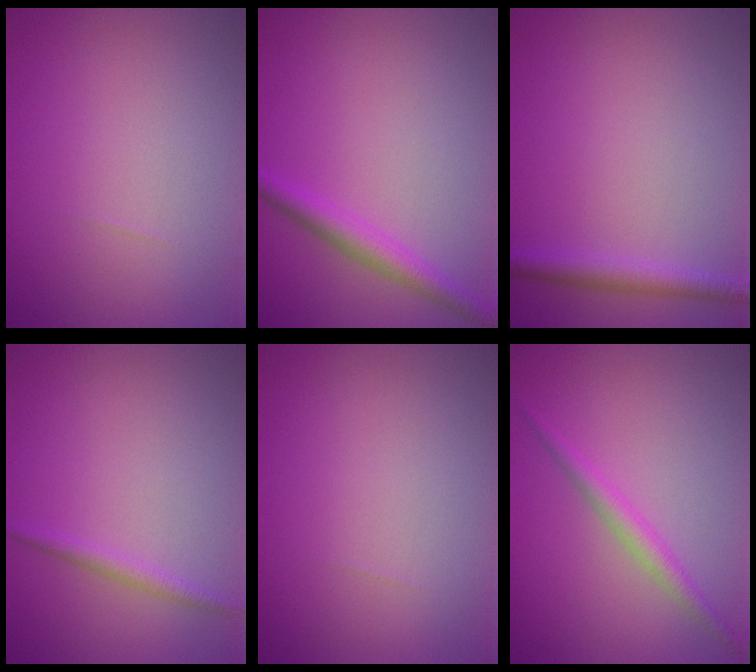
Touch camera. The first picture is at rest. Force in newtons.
{"total": 2.7, "press": 2.7, "slide": 0.1}
{"total": 2.2, "press": 2.2, "slide": 0.1}
{"total": 1.3, "press": 1.3, "slide": 0.0}
{"total": 0.0}
{"total": 2.0, "press": 2.0, "slide": 0.0}